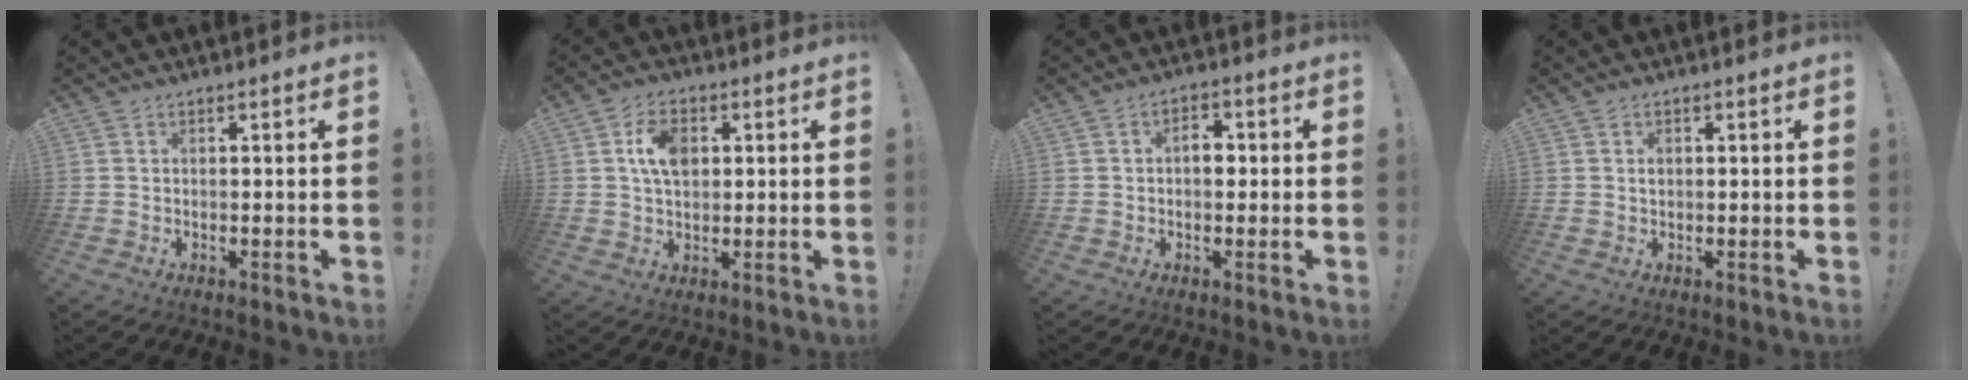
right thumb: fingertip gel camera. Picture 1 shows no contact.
{"total": 8.2, "force": [1.9, 5.4, 5.8], "torque": [-0.084, 0.003, 0.035]}
{"total": 4.5, "force": [-0.1, 3.1, 3.3], "torque": [-0.047, 0.010, -0.007]}
{"total": 1.0, "force": [0.0, 0.8, 0.5], "torque": [-0.001, 0.001, -0.002]}